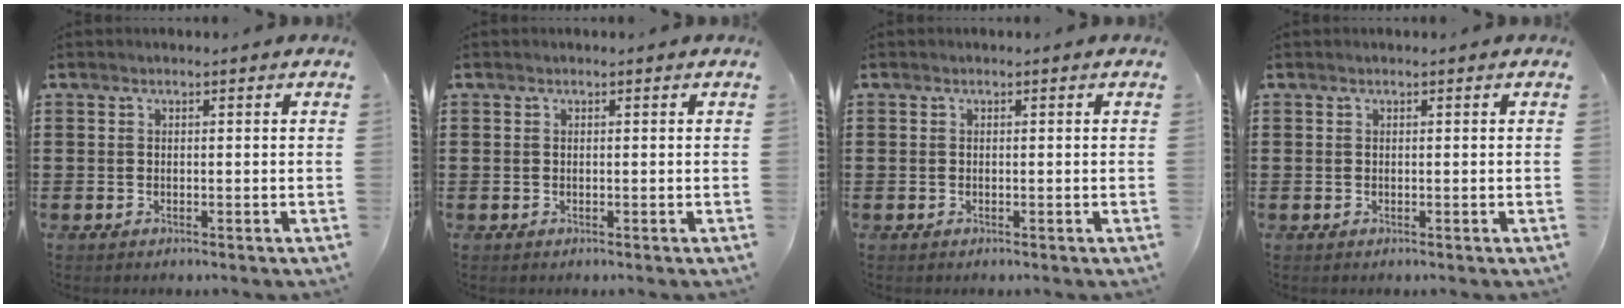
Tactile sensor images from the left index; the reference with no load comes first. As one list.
[{"total": 0.0}, {"total": 0.0}, {"total": 0.0}]